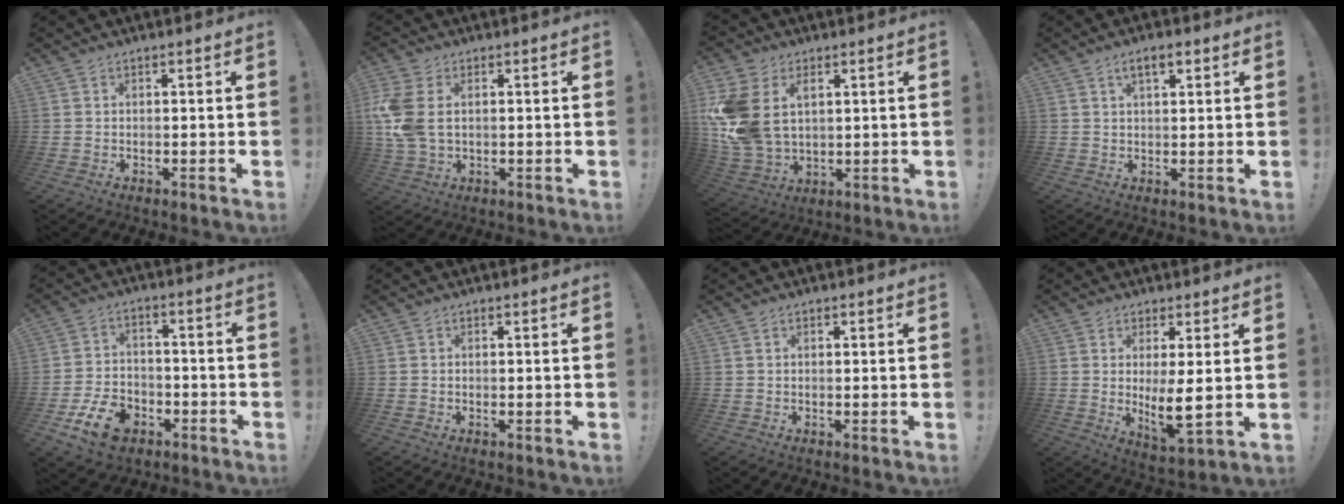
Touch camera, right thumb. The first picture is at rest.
{"total": 9.3, "force": [1.6, 6.0, 7.0], "torque": [-0.154, -0.002, 0.033]}
{"total": 14.7, "force": [4.3, 10.5, 9.3], "torque": [-0.194, -0.020, 0.084]}
{"total": 4.3, "force": [2.1, 1.5, 3.4], "torque": [-0.060, -0.001, 0.034]}
{"total": 12.3, "force": [-6.7, 8.1, 6.3], "torque": [-0.115, 0.053, -0.118]}
{"total": 0.0}
{"total": 0.6, "force": [0.4, 0.3, 0.2], "torque": [0.002, -0.001, 0.007]}
{"total": 8.5, "force": [1.2, 2.3, 8.1], "torque": [-0.118, -0.032, 0.022]}